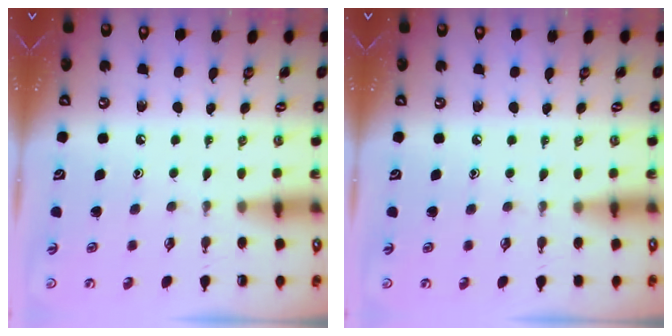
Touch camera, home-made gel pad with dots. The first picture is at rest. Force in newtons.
{"total": 2.8, "press": 2.8, "slide": 0.5}